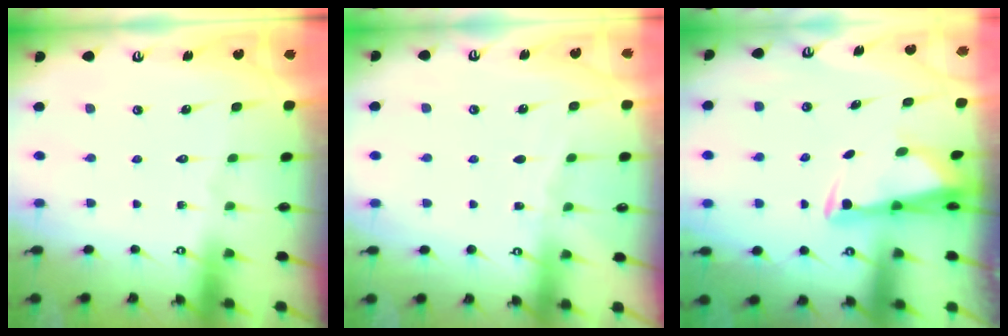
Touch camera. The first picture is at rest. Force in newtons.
{"total": 3.1, "press": 3.1, "slide": 0.4}
{"total": 3.0, "press": 2.9, "slide": 0.9}